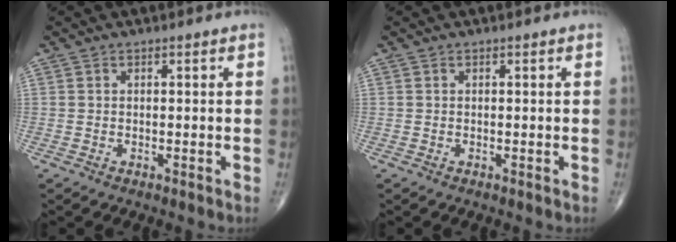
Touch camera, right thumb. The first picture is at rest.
{"total": 0.0}